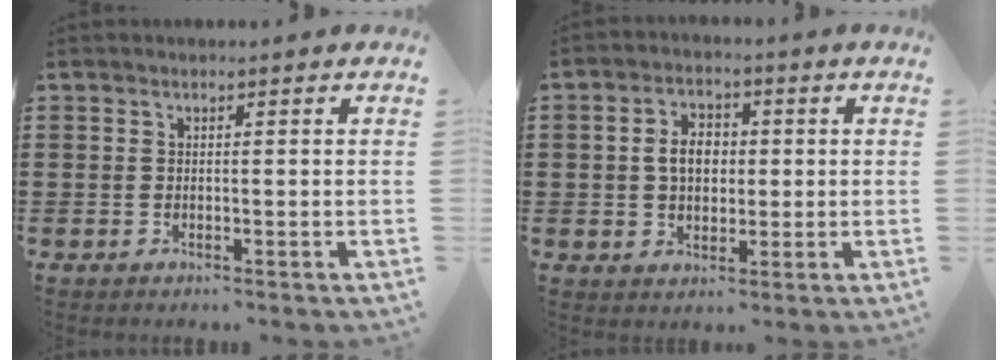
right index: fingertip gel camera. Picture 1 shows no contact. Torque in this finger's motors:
{"motor_torque": [0.65, -0.47, 0.26, 0.10]}